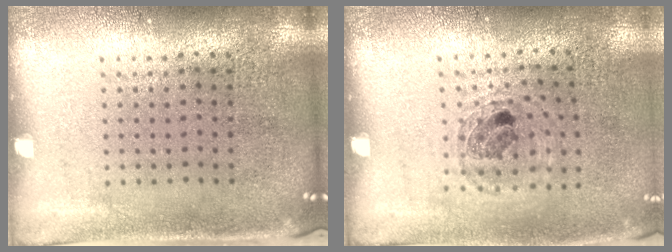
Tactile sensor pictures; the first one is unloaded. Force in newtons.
{"total": 0.9, "press": 0.9, "slide": 0.1}